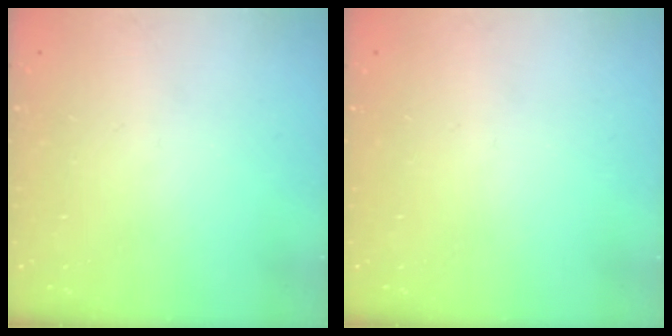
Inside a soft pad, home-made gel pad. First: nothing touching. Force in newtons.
{"total": 0.0}